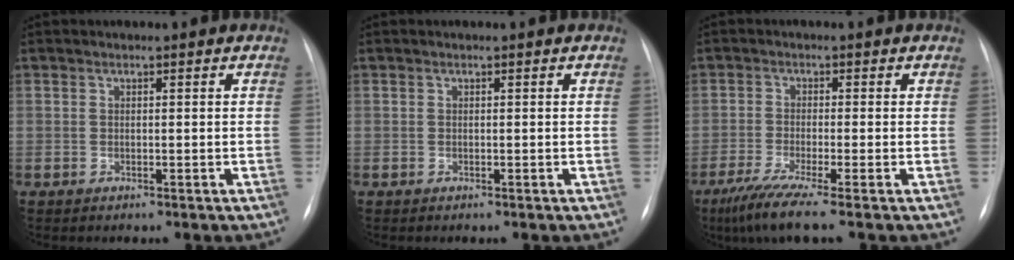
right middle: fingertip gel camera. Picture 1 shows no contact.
{"total": 0.0}
{"total": 6.4, "force": [-4.5, -0.8, 4.5], "torque": [-0.082, -0.024, -0.085]}